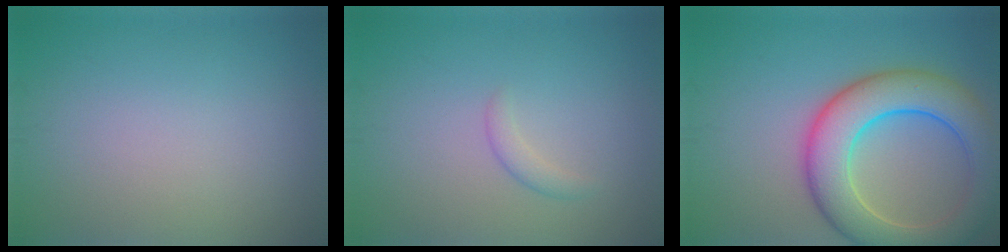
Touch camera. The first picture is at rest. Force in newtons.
{"total": 1.1, "press": 1.1, "slide": 0.0}
{"total": 9.2, "press": 9.2, "slide": 0.6}